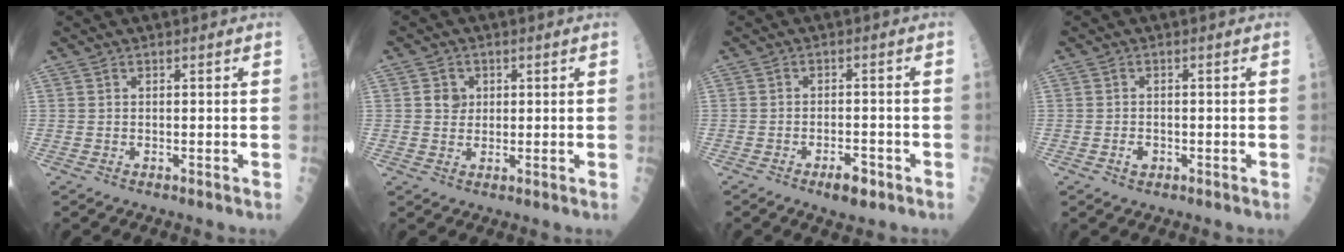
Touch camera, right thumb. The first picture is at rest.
{"total": 3.2, "force": [0.8, 2.9, 1.3], "torque": [-0.002, -0.001, 0.013]}
{"total": 4.2, "force": [-2.4, 1.7, 3.0], "torque": [-0.036, 0.011, -0.034]}
{"total": 1.6, "force": [-0.7, 1.2, 0.9], "torque": [-0.005, 0.005, -0.009]}